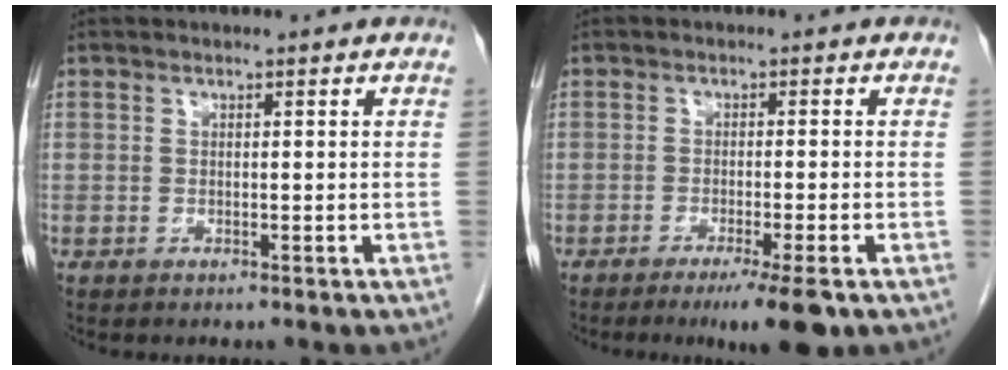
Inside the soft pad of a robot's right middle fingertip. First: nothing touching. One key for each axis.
{"total": 6.1, "fx": -3.9, "fy": -0.1, "fz": 4.6, "tx": -0.065, "ty": -0.017, "tz": -0.061}